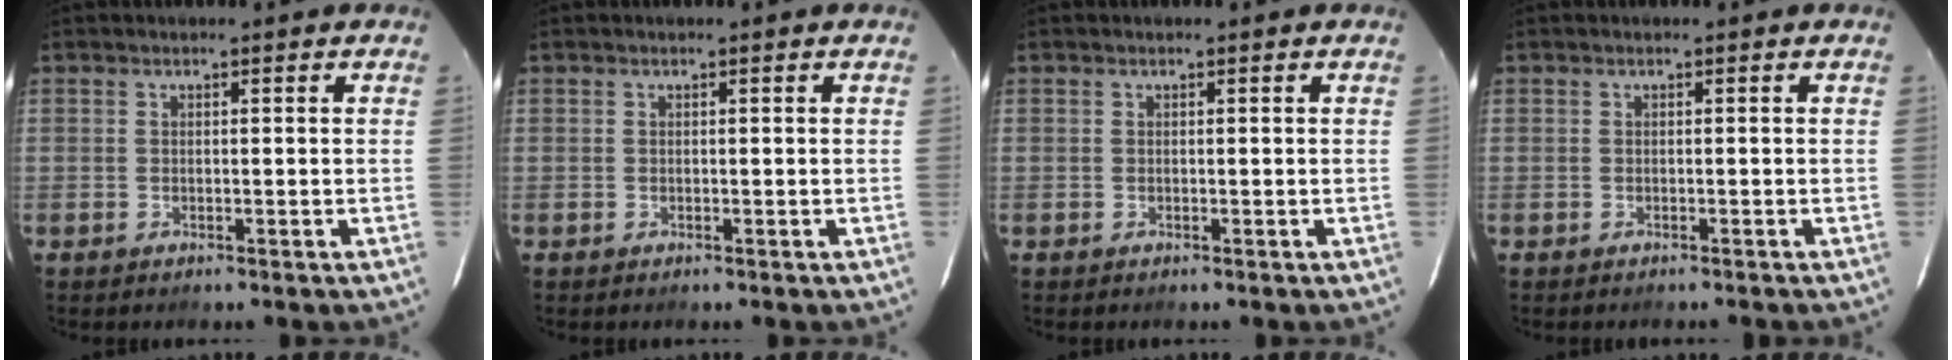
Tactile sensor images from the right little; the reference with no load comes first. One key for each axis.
{"total": 0.0}
{"total": 0.0}
{"total": 0.8, "fx": -0.8, "fy": 0.2, "fz": 0.3, "tx": -0.008, "ty": -0.001, "tz": -0.009}